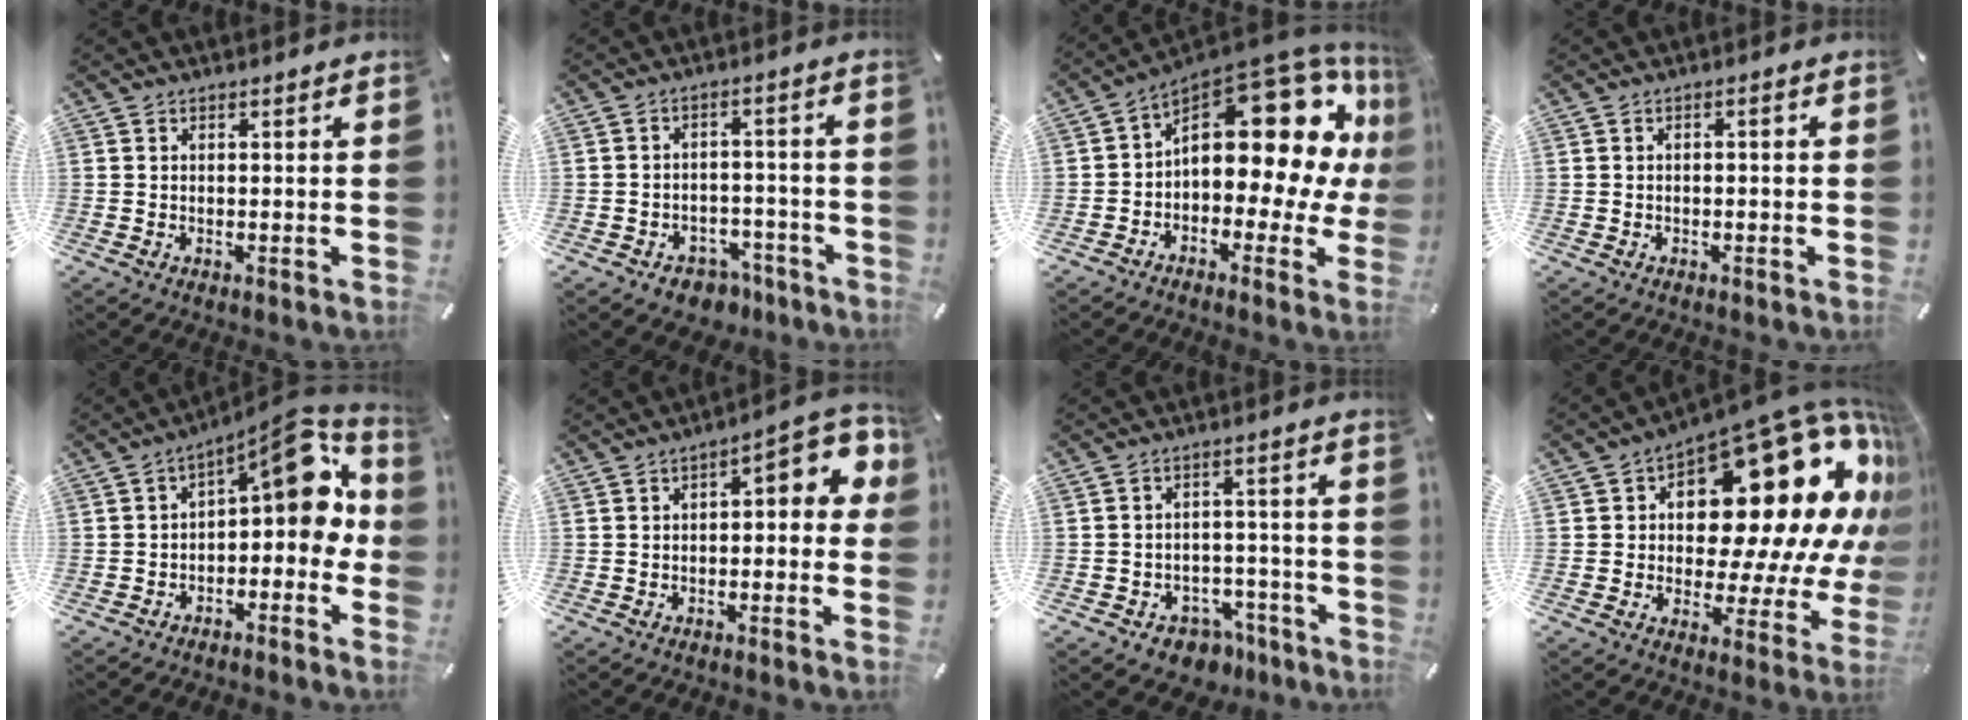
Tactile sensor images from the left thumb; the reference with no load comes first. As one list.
[{"total": 6.0, "force": [-3.9, 4.1, 1.9], "torque": [-0.023, 0.034, -0.067]}, {"total": 20.3, "force": [7.4, 10.4, 15.8], "torque": [-0.200, -0.071, 0.123]}, {"total": 1.4, "force": [-0.7, 0.5, 1.0], "torque": [-0.018, 0.004, -0.014]}, {"total": 10.8, "force": [3.7, 5.2, 8.7], "torque": [-0.094, -0.046, 0.058]}, {"total": 8.2, "force": [1.4, 3.8, 7.1], "torque": [-0.085, -0.018, 0.017]}, {"total": 6.8, "force": [-4.6, 4.7, 1.9], "torque": [-0.022, 0.041, -0.078]}, {"total": 28.5, "force": [9.8, 14.9, 22.2], "torque": [-0.307, -0.093, 0.177]}]